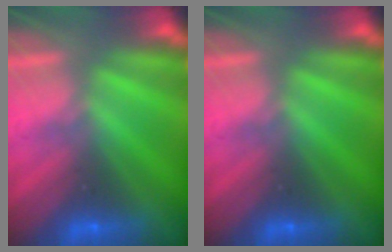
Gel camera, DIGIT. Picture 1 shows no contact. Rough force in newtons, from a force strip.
{"total": 0.0}